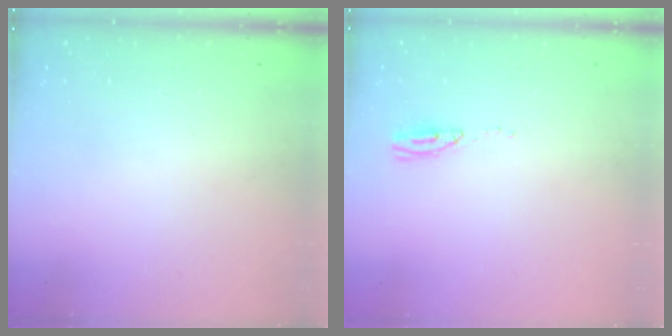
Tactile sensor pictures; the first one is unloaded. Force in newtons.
{"total": 3.7, "press": 3.4, "slide": 1.4}